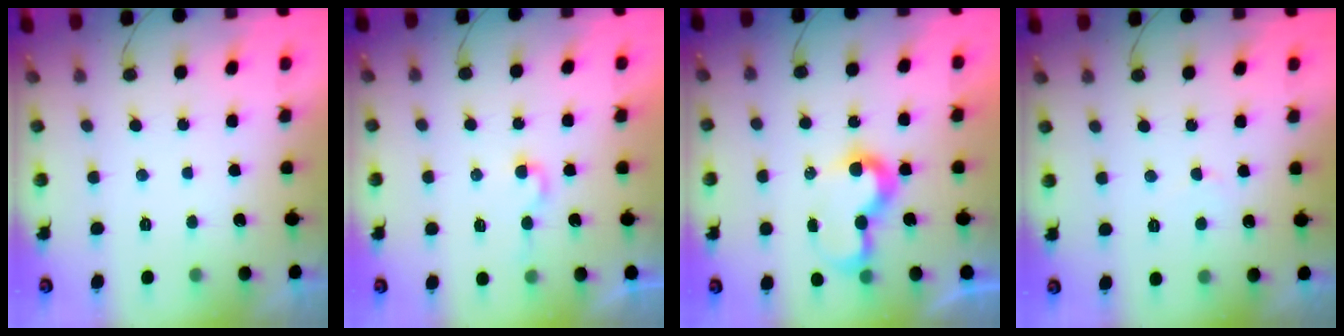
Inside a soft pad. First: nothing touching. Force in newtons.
{"total": 3.6, "press": 3.6, "slide": 0.3}
{"total": 8.7, "press": 8.7, "slide": 0.2}
{"total": 2.4, "press": 2.4, "slide": 0.2}